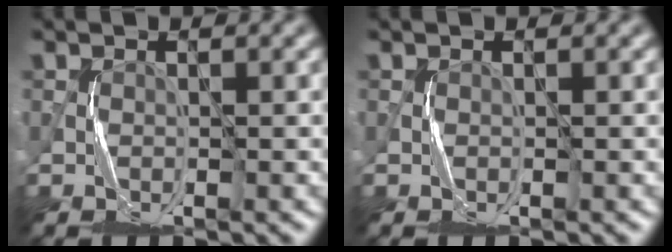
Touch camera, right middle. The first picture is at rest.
{"total": 0.0}